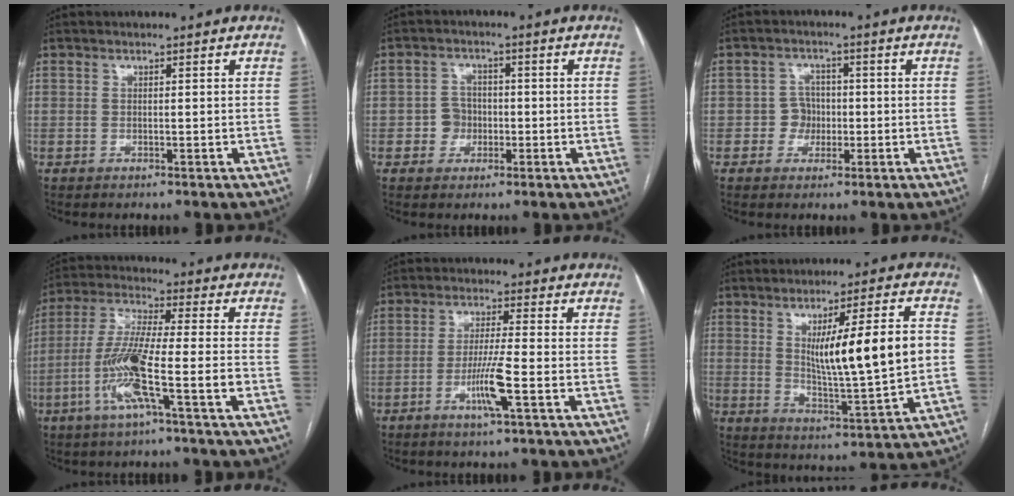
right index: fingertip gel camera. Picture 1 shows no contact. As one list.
[{"total": 3.5, "force": [-0.9, 3.2, 1.0], "torque": [-0.012, 0.013, -0.014]}, {"total": 3.4, "force": [-0.7, 3.2, 0.9], "torque": [-0.007, 0.013, -0.010]}, {"total": 12.1, "force": [-4.4, 0.2, 11.3], "torque": [-0.232, -0.001, -0.089]}, {"total": 6.5, "force": [-2.5, -0.4, 6.0], "torque": [-0.116, -0.010, -0.048]}, {"total": 14.0, "force": [1.7, 0.7, 13.9], "torque": [-0.220, -0.004, 0.033]}]